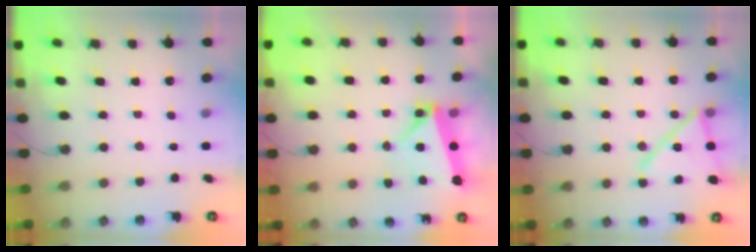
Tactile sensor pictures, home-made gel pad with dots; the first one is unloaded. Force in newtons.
{"total": 5.3, "press": 5.2, "slide": 1.2}
{"total": 16.9, "press": 16.9, "slide": 0.6}